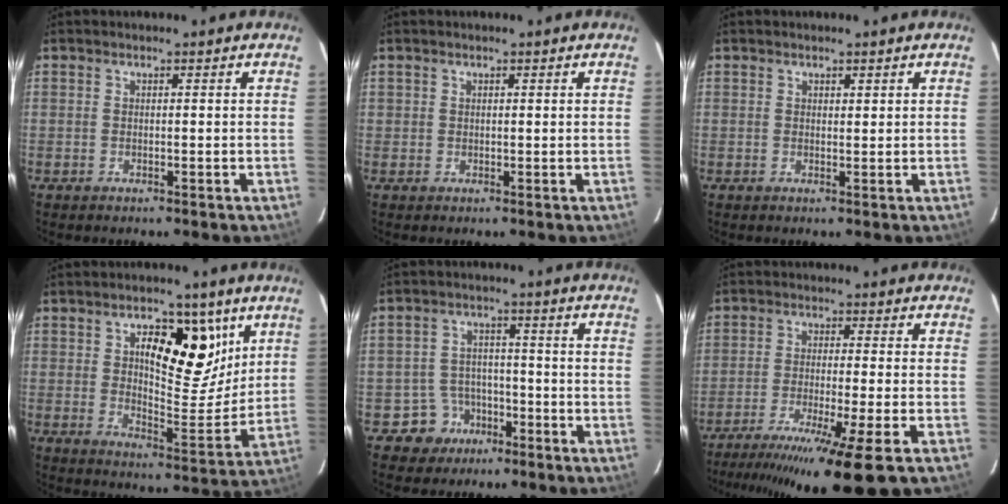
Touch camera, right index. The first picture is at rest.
{"total": 0.6, "force": [0.3, 0.5, 0.0], "torque": [0.008, 0.003, 0.002]}
{"total": 0.7, "force": [0.5, 0.3, 0.4], "torque": [-0.005, -0.001, 0.007]}
{"total": 12.8, "force": [5.5, 5.4, 10.2], "torque": [-0.143, 0.004, 0.091]}
{"total": 5.5, "force": [-2.9, 4.7, 0.0], "torque": [0.007, 0.015, -0.042]}
{"total": 16.2, "force": [-11.5, -1.3, 11.3], "torque": [-0.154, -0.051, -0.184]}